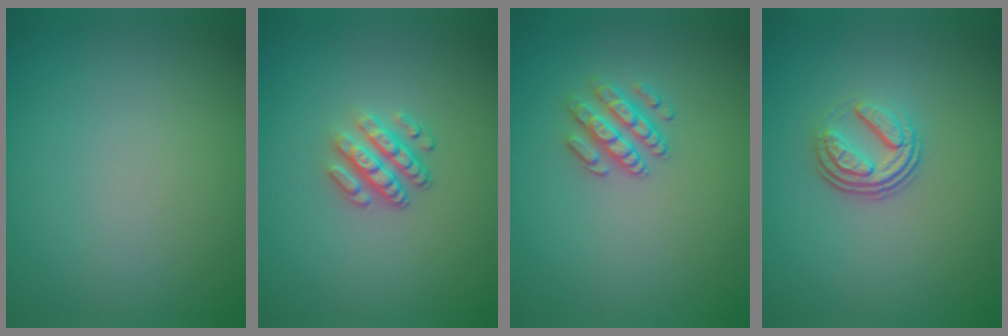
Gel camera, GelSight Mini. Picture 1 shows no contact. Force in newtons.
{"total": 3.3, "press": 2.5, "slide": 2.2}
{"total": 2.5, "press": 2.4, "slide": 0.6}
{"total": 3.6, "press": 2.5, "slide": 2.6}